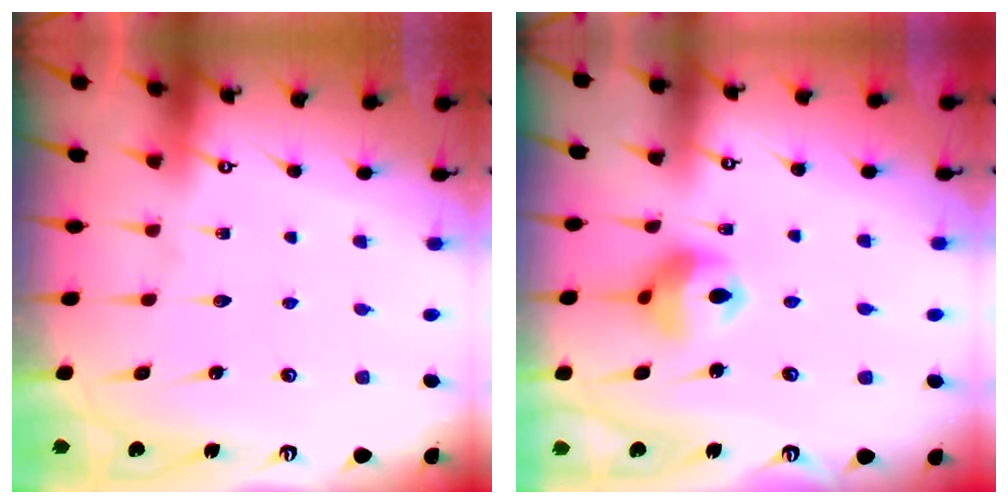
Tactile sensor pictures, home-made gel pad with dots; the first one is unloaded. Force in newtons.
{"total": 10.3, "press": 10.2, "slide": 1.8}